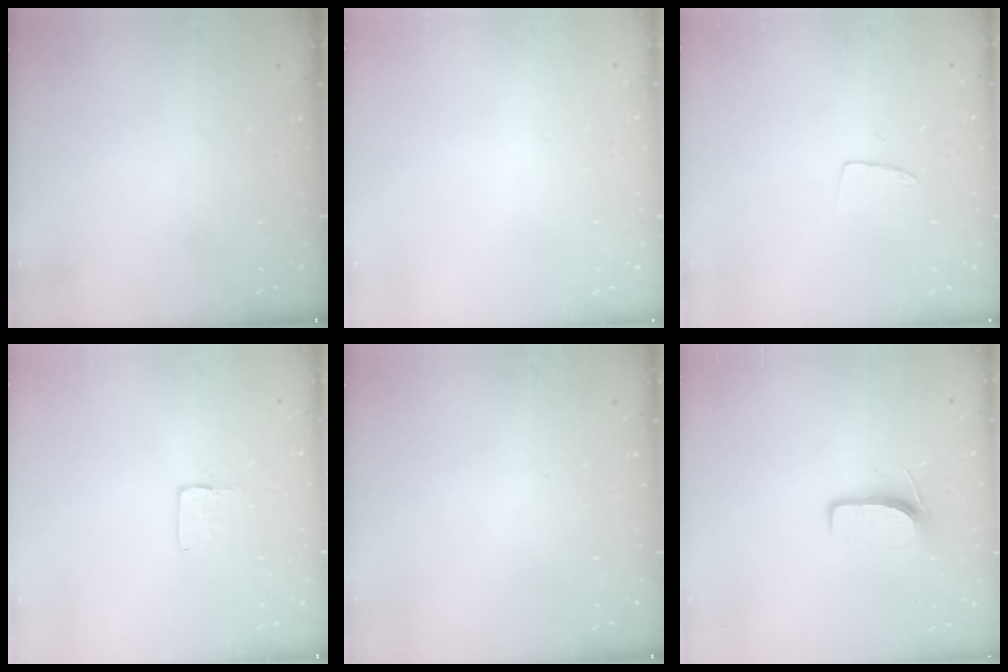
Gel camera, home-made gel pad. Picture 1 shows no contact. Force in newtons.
{"total": 0.0}
{"total": 3.9, "press": 3.9, "slide": 0.3}
{"total": 1.7, "press": 1.6, "slide": 0.1}
{"total": 0.0}
{"total": 7.0, "press": 7.0, "slide": 0.6}